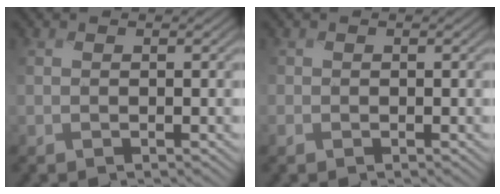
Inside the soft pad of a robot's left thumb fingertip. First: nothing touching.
{"total": 0.8, "force": [-0.3, 0.8, 0.0], "torque": [-0.001, -0.004, -0.010]}